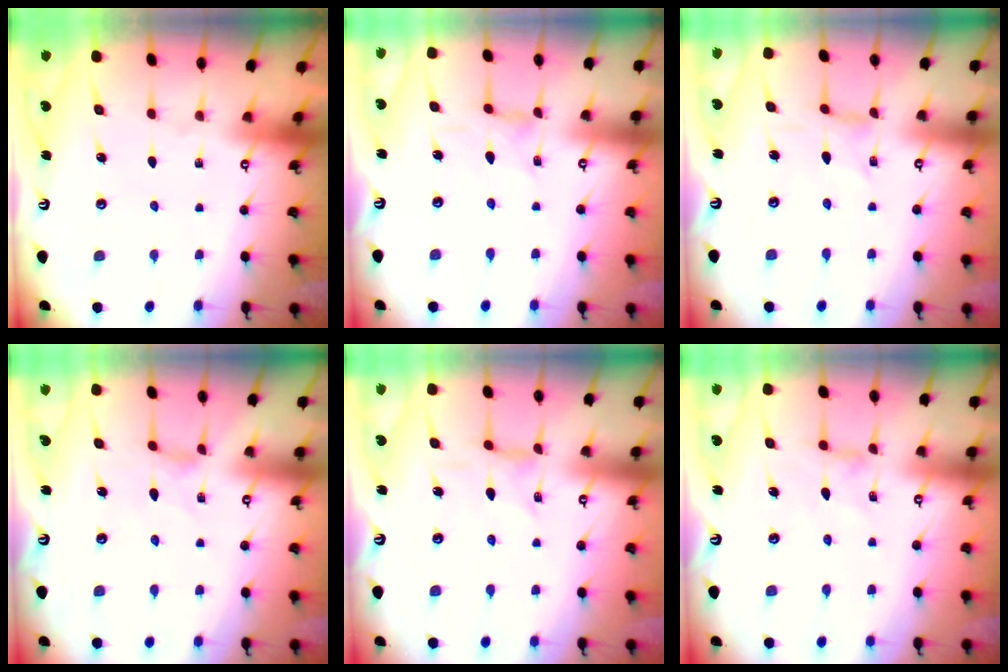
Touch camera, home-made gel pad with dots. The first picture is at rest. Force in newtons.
{"total": 1.1, "press": 1.1, "slide": 0.2}
{"total": 0.0}
{"total": 0.7, "press": 0.6, "slide": 0.2}
{"total": 1.6, "press": 1.5, "slide": 0.5}
{"total": 0.8, "press": 0.8, "slide": 0.2}